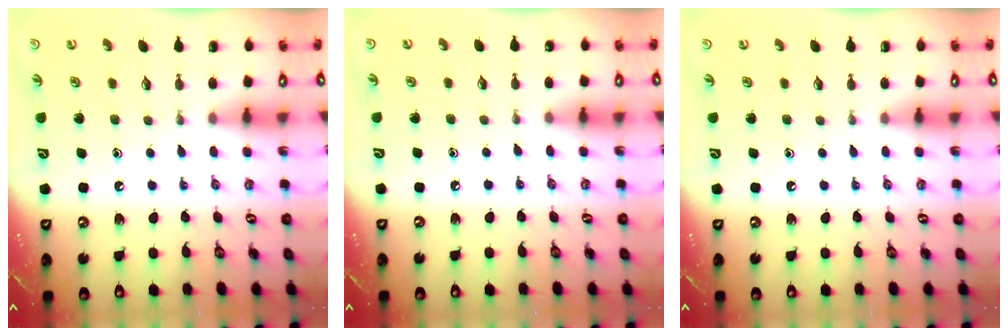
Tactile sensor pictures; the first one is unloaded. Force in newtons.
{"total": 4.2, "press": 4.1, "slide": 0.5}
{"total": 0.0}